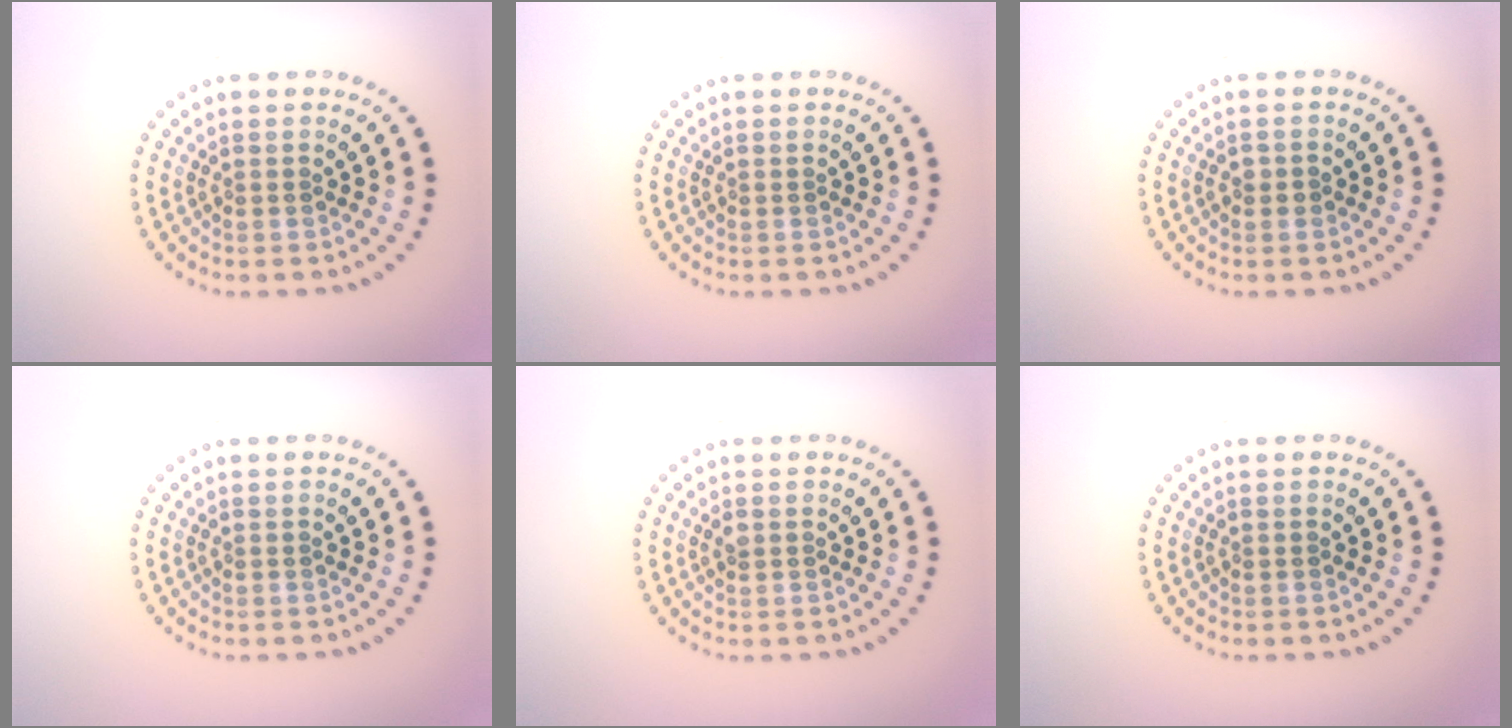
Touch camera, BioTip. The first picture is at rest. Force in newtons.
{"total": 0.0}
{"total": 0.8, "press": 0.8, "slide": 0.1}
{"total": 0.0}
{"total": 0.6, "press": 0.6, "slide": 0.2}
{"total": 0.0}